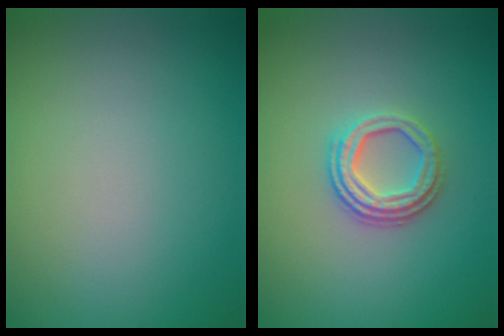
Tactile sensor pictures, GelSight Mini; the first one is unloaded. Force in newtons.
{"total": 3.1, "press": 2.6, "slide": 1.6}